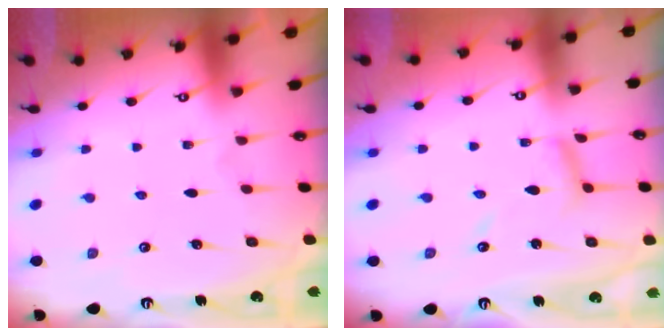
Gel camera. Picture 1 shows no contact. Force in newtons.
{"total": 7.5, "press": 7.5, "slide": 0.1}